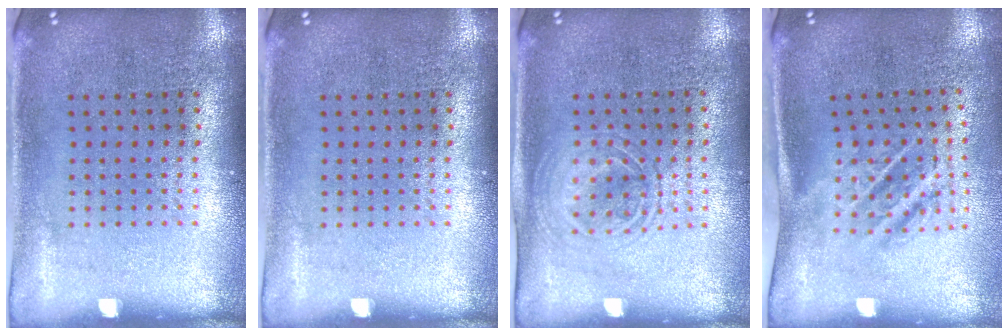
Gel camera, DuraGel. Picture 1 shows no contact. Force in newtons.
{"total": 0.0}
{"total": 1.5, "press": 1.3, "slide": 0.6}
{"total": 1.8, "press": 1.2, "slide": 1.4}